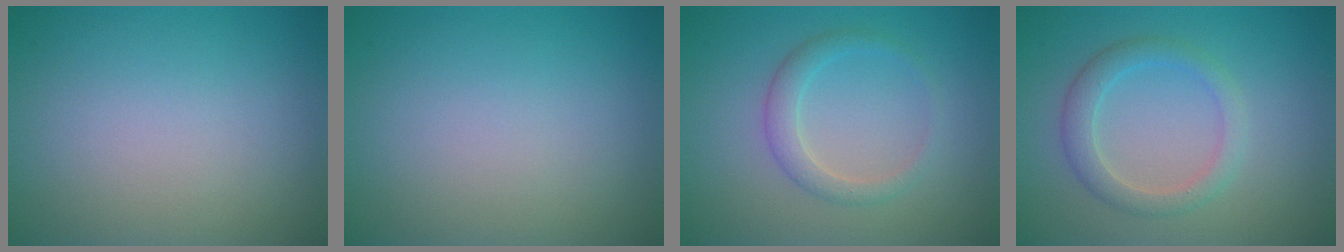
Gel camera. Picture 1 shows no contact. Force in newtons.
{"total": 0.0}
{"total": 2.1, "press": 2.1, "slide": 0.1}
{"total": 2.6, "press": 2.6, "slide": 0.1}